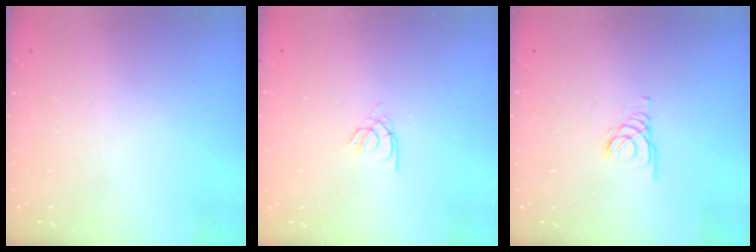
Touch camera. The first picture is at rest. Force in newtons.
{"total": 2.1, "press": 2.1, "slide": 0.2}
{"total": 1.5, "press": 1.4, "slide": 0.1}